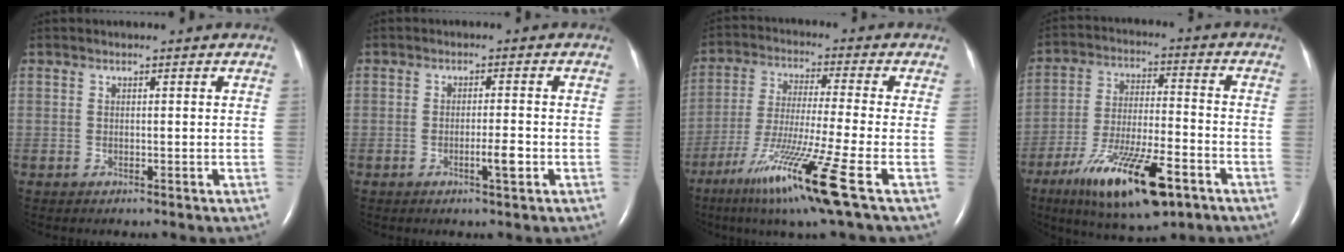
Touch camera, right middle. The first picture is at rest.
{"total": 2.7, "force": [-1.1, 0.1, 2.5], "torque": [-0.043, -0.001, -0.019]}
{"total": 14.9, "force": [-7.8, -1.6, 12.6], "torque": [-0.252, -0.050, -0.142]}
{"total": 16.6, "force": [-9.3, 3.9, 13.1], "torque": [-0.233, -0.023, -0.154]}